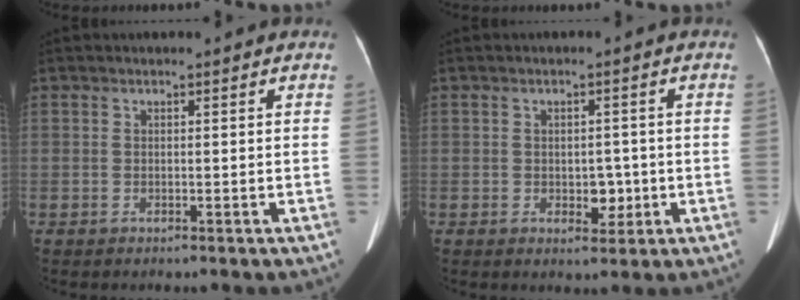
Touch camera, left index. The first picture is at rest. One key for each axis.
{"total": 3.2, "fx": -0.8, "fy": 2.1, "fz": 2.3, "tx": -0.031, "ty": 0.000, "tz": -0.004}